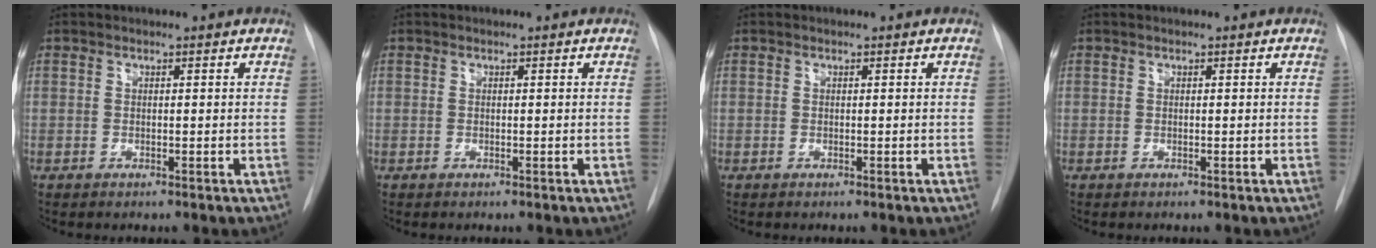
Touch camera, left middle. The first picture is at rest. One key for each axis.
{"total": 0.0}
{"total": 0.0}
{"total": 0.0}